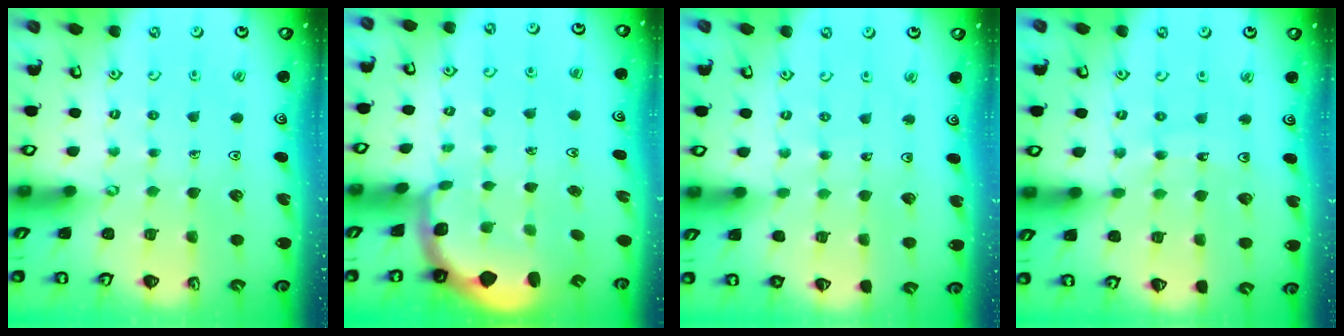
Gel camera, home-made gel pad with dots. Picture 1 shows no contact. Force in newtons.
{"total": 2.4, "press": 1.1, "slide": 2.1}
{"total": 2.6, "press": 2.6, "slide": 0.2}
{"total": 10.5, "press": 10.3, "slide": 1.9}